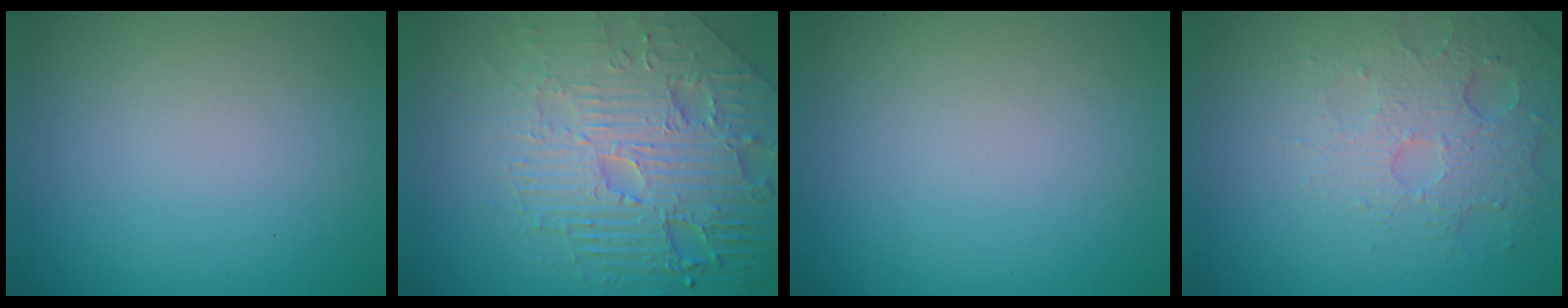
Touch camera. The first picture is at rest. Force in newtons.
{"total": 8.7, "press": 6.2, "slide": 6.1}
{"total": 0.0}
{"total": 5.0, "press": 3.3, "slide": 3.8}